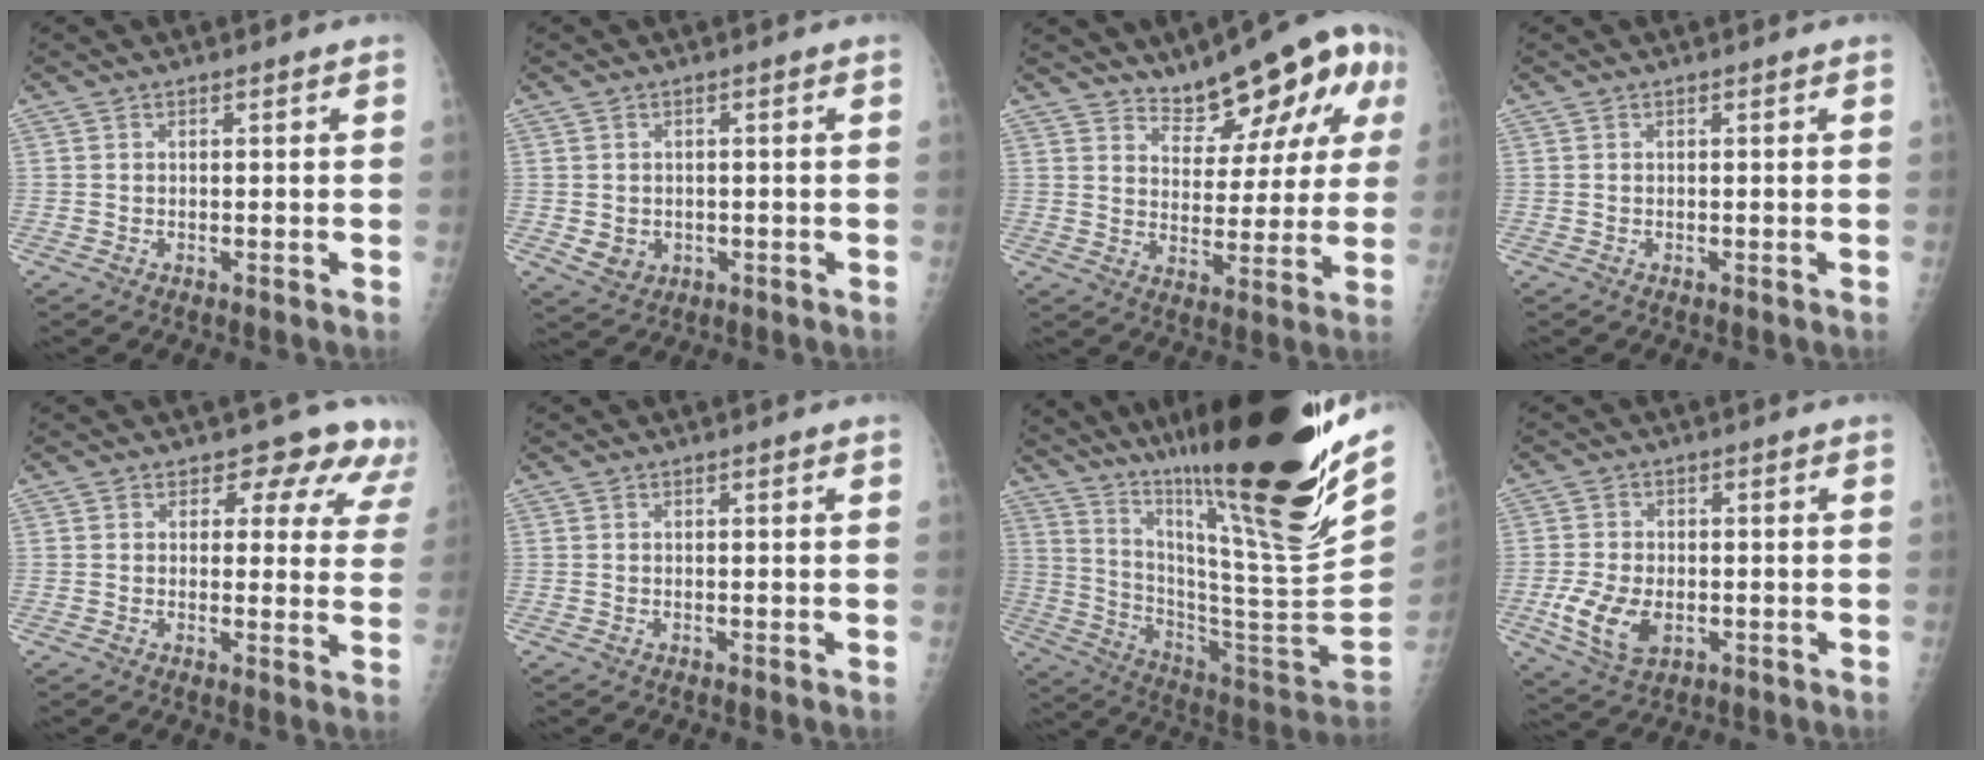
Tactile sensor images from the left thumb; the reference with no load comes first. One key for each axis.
{"total": 3.6, "fx": -0.5, "fy": 3.1, "fz": 1.6, "tx": -0.017, "ty": -0.001, "tz": 0.005}
{"total": 13.9, "fx": 8.0, "fy": 6.0, "fz": 9.6, "tx": -0.089, "ty": -0.018, "tz": 0.120}
{"total": 0.0}
{"total": 9.8, "fx": 8.0, "fy": 5.1, "fz": 2.4, "tx": 0.029, "ty": -0.035, "tz": 0.060}
{"total": 0.0}
{"total": 36.0, "fx": 24.5, "fy": 4.4, "fz": 26.1, "tx": -0.373, "ty": -0.106, "tz": 0.386}
{"total": 8.6, "fx": -2.2, "fy": 5.4, "fz": 6.3, "tx": -0.124, "ty": -0.002, "tz": -0.034}